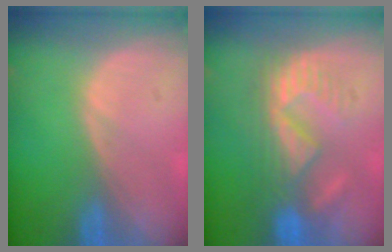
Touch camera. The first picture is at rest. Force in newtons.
{"total": 8.6, "press": 8.2, "slide": 2.6}